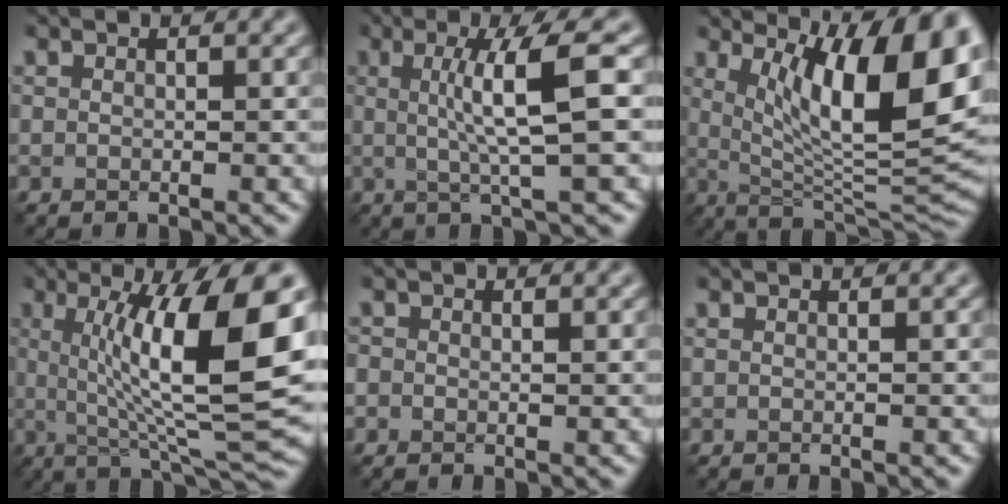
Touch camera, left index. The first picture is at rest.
{"total": 5.8, "force": [0.6, 0.8, 5.7], "torque": [-0.094, 0.005, 0.012]}
{"total": 14.0, "force": [4.2, 4.1, 12.6], "torque": [-0.167, -0.007, 0.070]}
{"total": 12.7, "force": [1.9, 2.9, 12.2], "torque": [-0.177, 0.000, 0.035]}
{"total": 1.2, "force": [0.0, 1.1, 0.5], "torque": [0.003, 0.001, -0.004]}
{"total": 0.0}